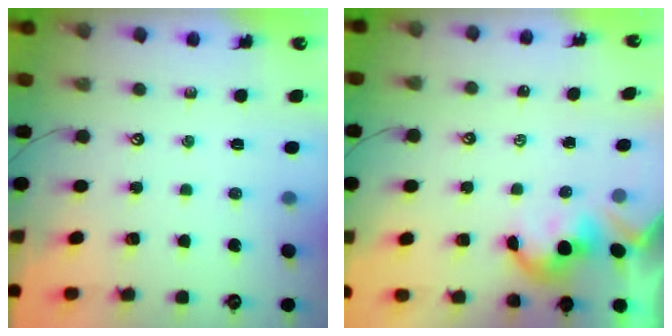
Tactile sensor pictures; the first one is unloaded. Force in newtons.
{"total": 2.3, "press": 2.3, "slide": 0.3}